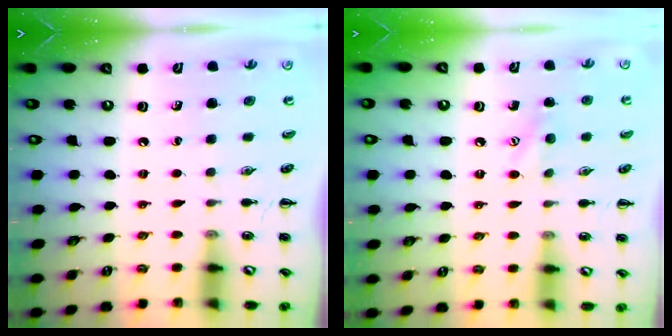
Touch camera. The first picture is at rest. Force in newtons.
{"total": 7.5, "press": 7.3, "slide": 1.5}